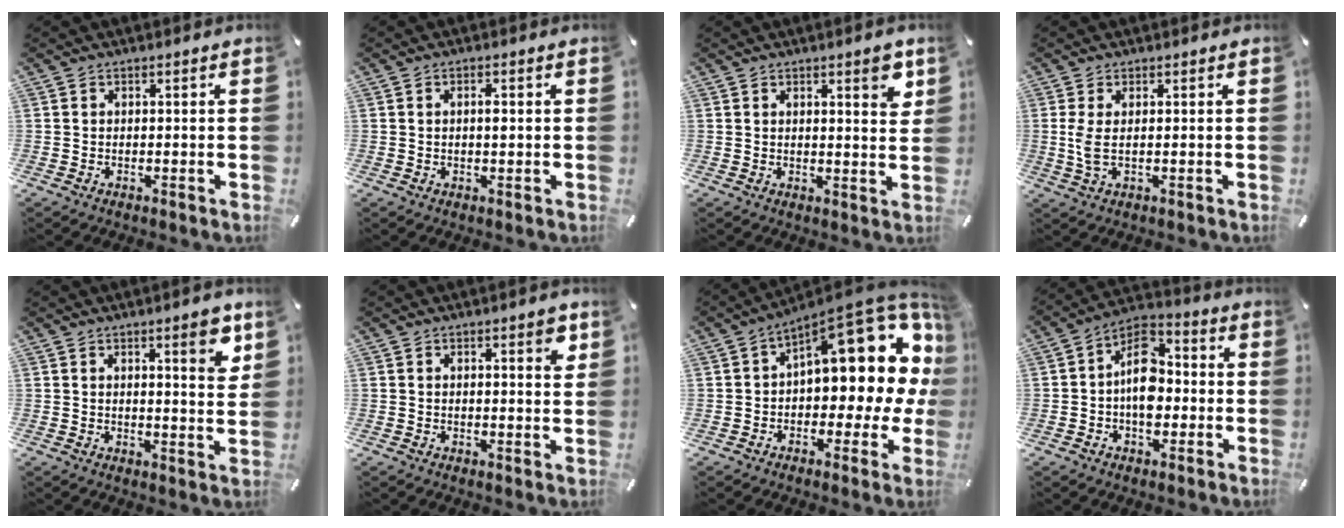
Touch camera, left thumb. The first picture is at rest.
{"total": 1.7, "force": [0.2, 0.7, 1.5], "torque": [-0.031, 0.004, 0.002]}
{"total": 5.1, "force": [3.0, 1.5, 3.8], "torque": [-0.047, -0.016, 0.045]}
{"total": 4.6, "force": [0.4, 1.4, 4.4], "torque": [-0.095, -0.004, 0.005]}
{"total": 6.8, "force": [3.9, 1.8, 5.3], "torque": [-0.062, -0.023, 0.057]}
{"total": 3.5, "force": [1.8, 1.0, 2.8], "torque": [-0.033, -0.005, 0.024]}
{"total": 16.9, "force": [7.6, 7.8, 13.0], "torque": [-0.161, -0.069, 0.121]}
{"total": 11.5, "force": [-1.6, 7.9, 8.2], "torque": [-0.143, 0.017, -0.024]}